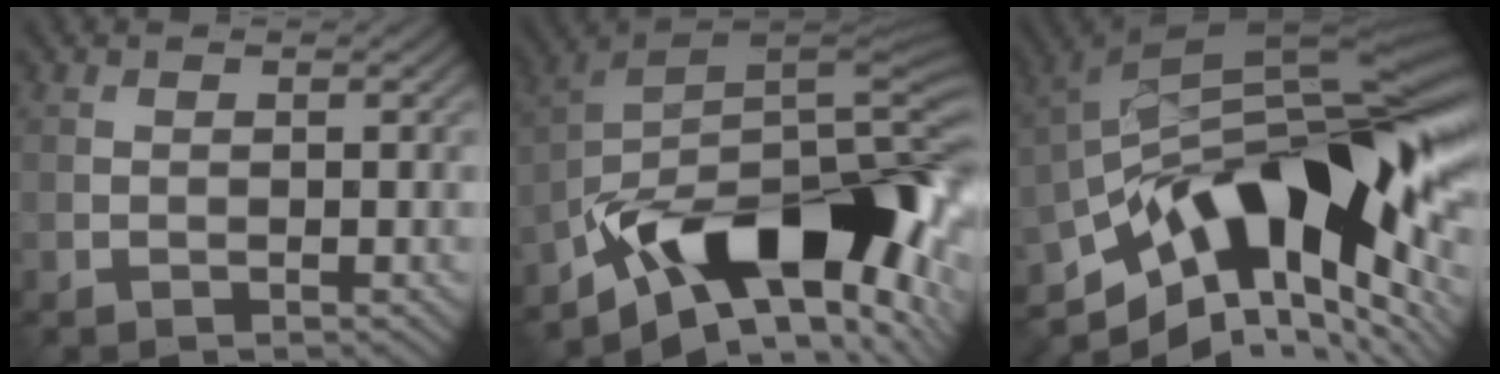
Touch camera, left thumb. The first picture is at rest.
{"total": 16.6, "force": [-8.2, 7.2, 12.4], "torque": [-0.193, 0.006, -0.150]}
{"total": 17.3, "force": [-5.5, 8.0, 14.4], "torque": [-0.227, 0.018, -0.114]}